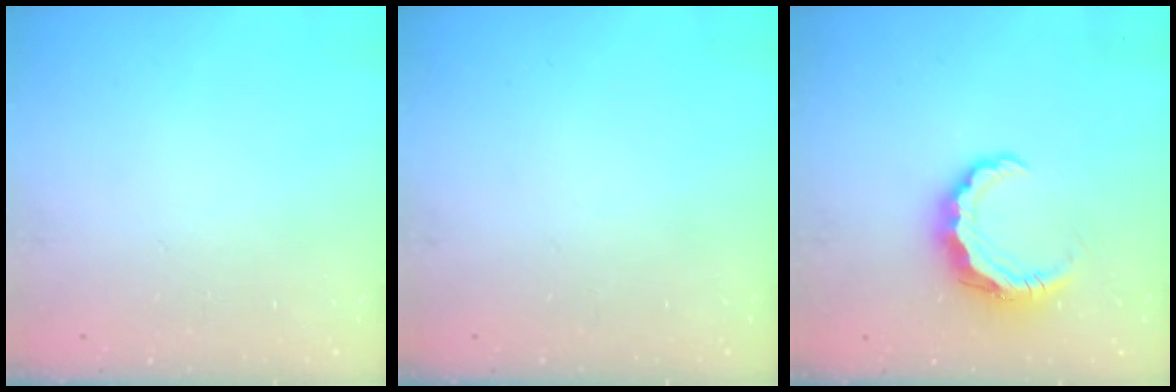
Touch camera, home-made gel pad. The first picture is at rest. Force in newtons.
{"total": 0.0}
{"total": 8.0, "press": 8.0, "slide": 0.9}